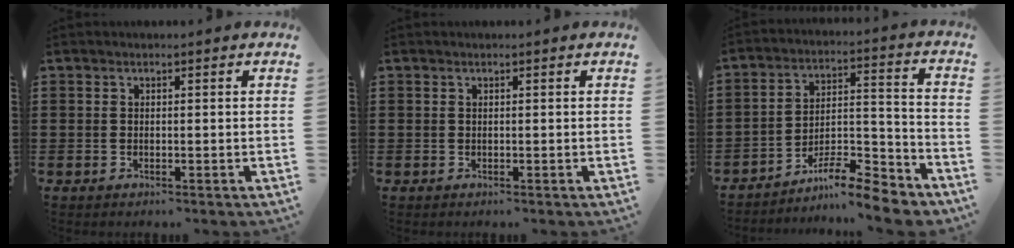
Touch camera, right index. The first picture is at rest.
{"total": 0.0}
{"total": 9.3, "force": [-8.1, 1.8, 4.2], "torque": [-0.053, 0.026, -0.153]}